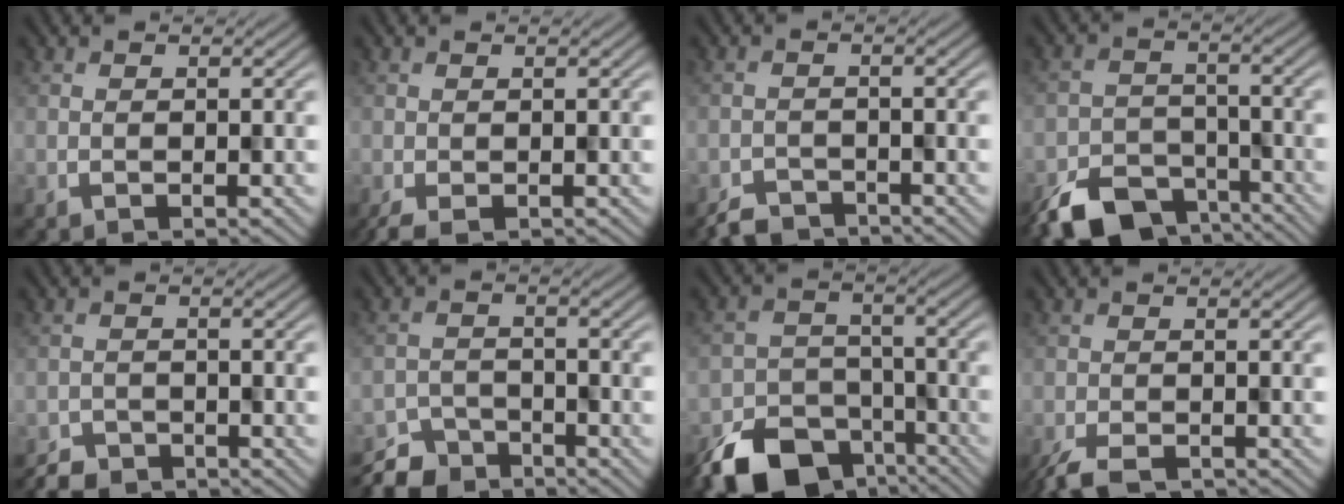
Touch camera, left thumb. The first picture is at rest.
{"total": 2.8, "force": [-1.8, 0.8, 2.0], "torque": [-0.040, -0.007, -0.023]}
{"total": 3.0, "force": [-2.9, 0.9, 0.0], "torque": [0.000, -0.009, -0.047]}
{"total": 9.1, "force": [-6.9, 4.6, 3.7], "torque": [-0.060, -0.022, -0.107]}
{"total": 3.2, "force": [-3.0, 1.1, 0.0], "torque": [0.003, -0.011, -0.048]}
{"total": 5.9, "force": [-5.5, 2.0, 0.5], "torque": [-0.005, -0.015, -0.088]}
{"total": 12.0, "force": [-8.6, 6.6, 5.1], "torque": [-0.095, -0.029, -0.130]}
{"total": 4.4, "force": [-3.6, 1.2, 2.2], "torque": [-0.043, -0.017, -0.061]}